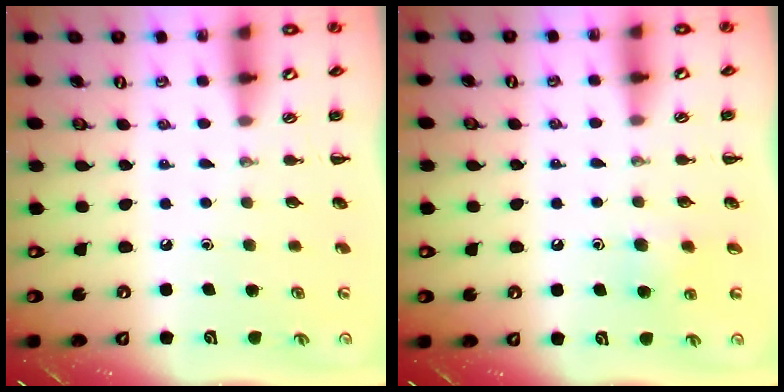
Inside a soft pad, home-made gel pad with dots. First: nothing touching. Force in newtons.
{"total": 7.4, "press": 7.2, "slide": 1.9}